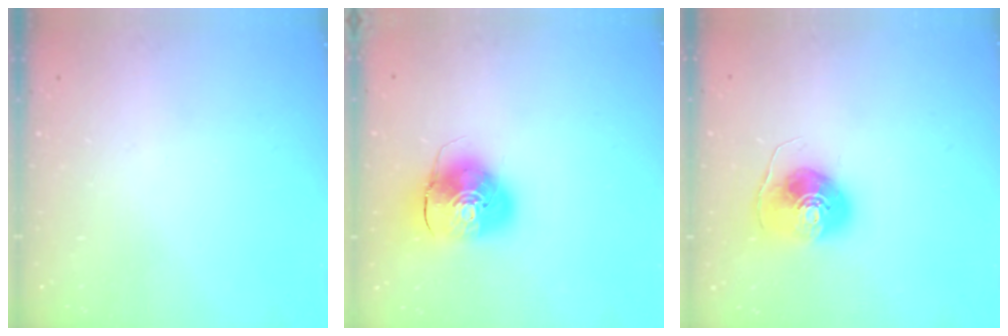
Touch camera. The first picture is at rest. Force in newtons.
{"total": 10.5, "press": 10.4, "slide": 1.8}
{"total": 8.5, "press": 8.4, "slide": 1.2}